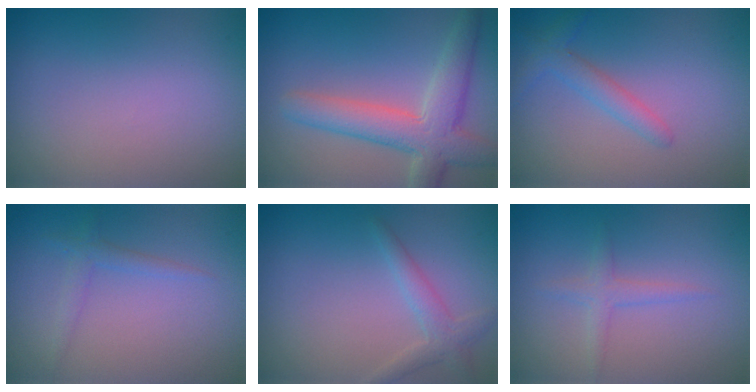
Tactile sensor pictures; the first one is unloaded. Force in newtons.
{"total": 5.8, "press": 5.8, "slide": 0.4}
{"total": 2.2, "press": 2.2, "slide": 0.1}
{"total": 1.4, "press": 1.4, "slide": 0.1}
{"total": 2.0, "press": 2.0, "slide": 0.1}
{"total": 1.5, "press": 1.5, "slide": 0.1}